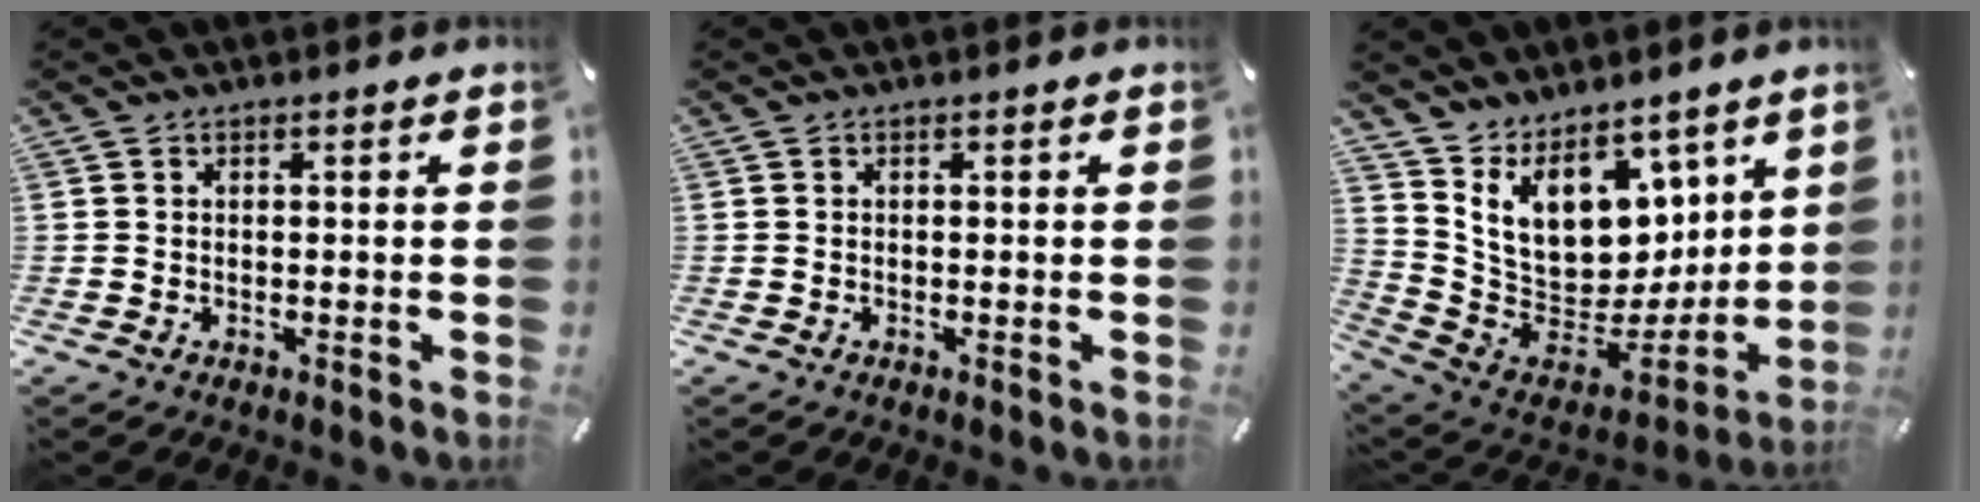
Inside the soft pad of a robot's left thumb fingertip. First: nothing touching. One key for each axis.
{"total": 0.0}
{"total": 14.4, "fx": 6.9, "fy": 10.8, "fz": 6.4, "tx": -0.126, "ty": -0.083, "tz": 0.140}